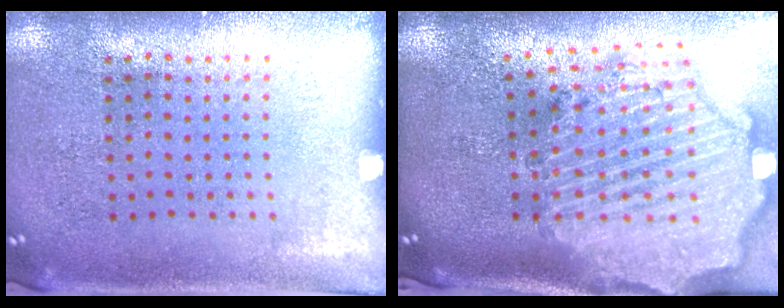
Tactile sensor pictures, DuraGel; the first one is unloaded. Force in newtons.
{"total": 3.8, "press": 3.1, "slide": 2.2}